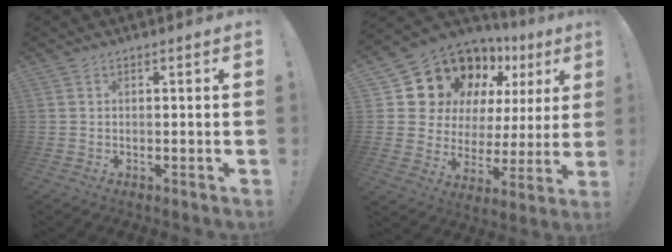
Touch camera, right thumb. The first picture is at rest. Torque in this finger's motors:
{"motor_torque": [0.52, 0.61, 0.07, 0.29, 0.31]}